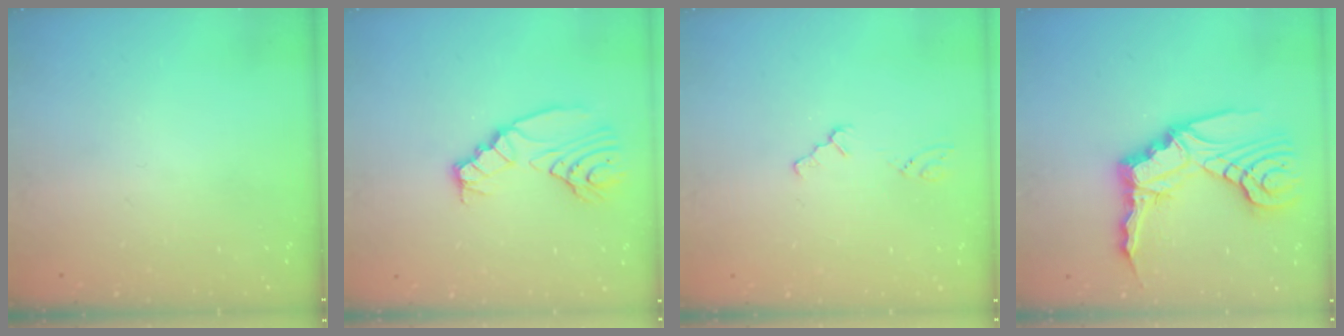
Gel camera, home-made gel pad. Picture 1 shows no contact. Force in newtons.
{"total": 9.7, "press": 9.7, "slide": 0.8}
{"total": 0.0}
{"total": 15.4, "press": 15.2, "slide": 2.1}